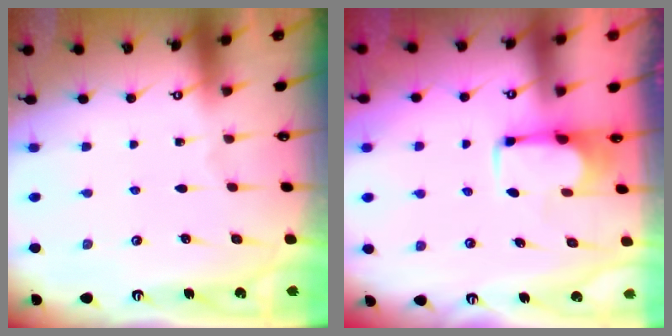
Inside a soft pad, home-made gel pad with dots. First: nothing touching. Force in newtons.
{"total": 1.9, "press": 1.7, "slide": 0.9}